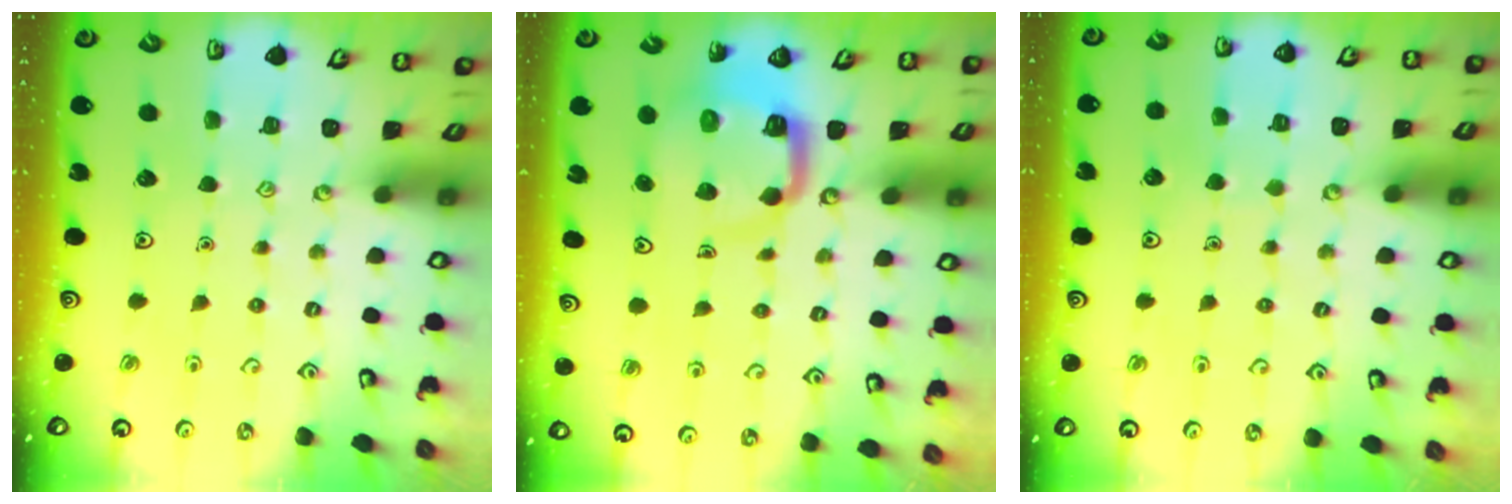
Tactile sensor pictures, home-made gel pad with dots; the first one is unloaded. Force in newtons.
{"total": 7.8, "press": 7.7, "slide": 1.0}
{"total": 3.2, "press": 3.2, "slide": 0.3}